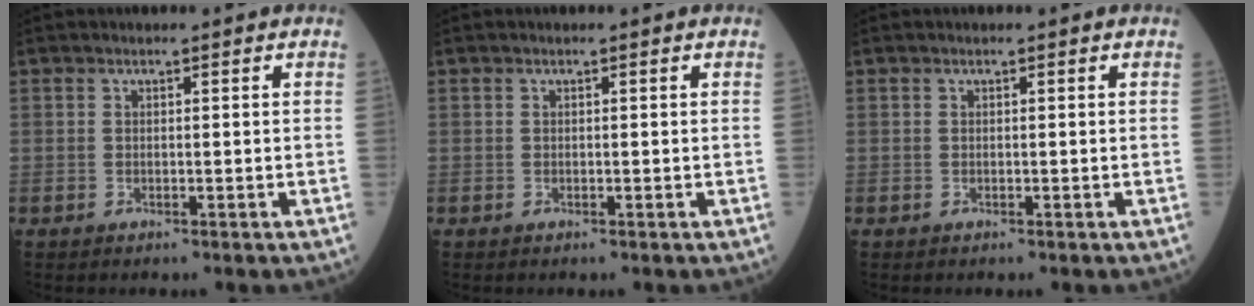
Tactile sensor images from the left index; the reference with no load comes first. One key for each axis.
{"total": 0.0}
{"total": 0.0}